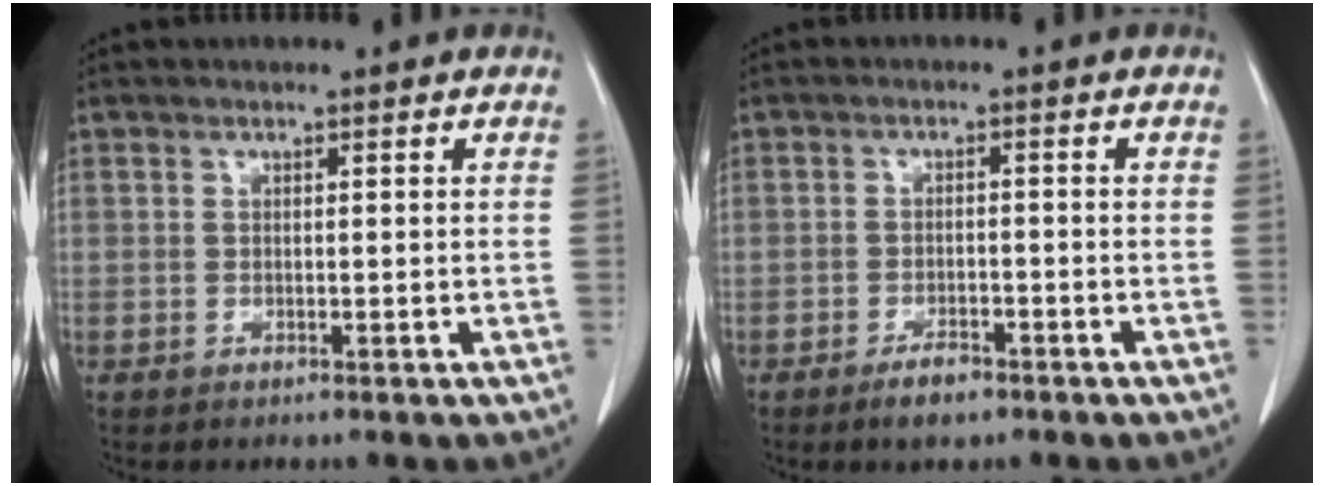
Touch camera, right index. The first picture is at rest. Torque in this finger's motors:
{"motor_torque": [-0.35, -0.46, -0.08, -0.10]}